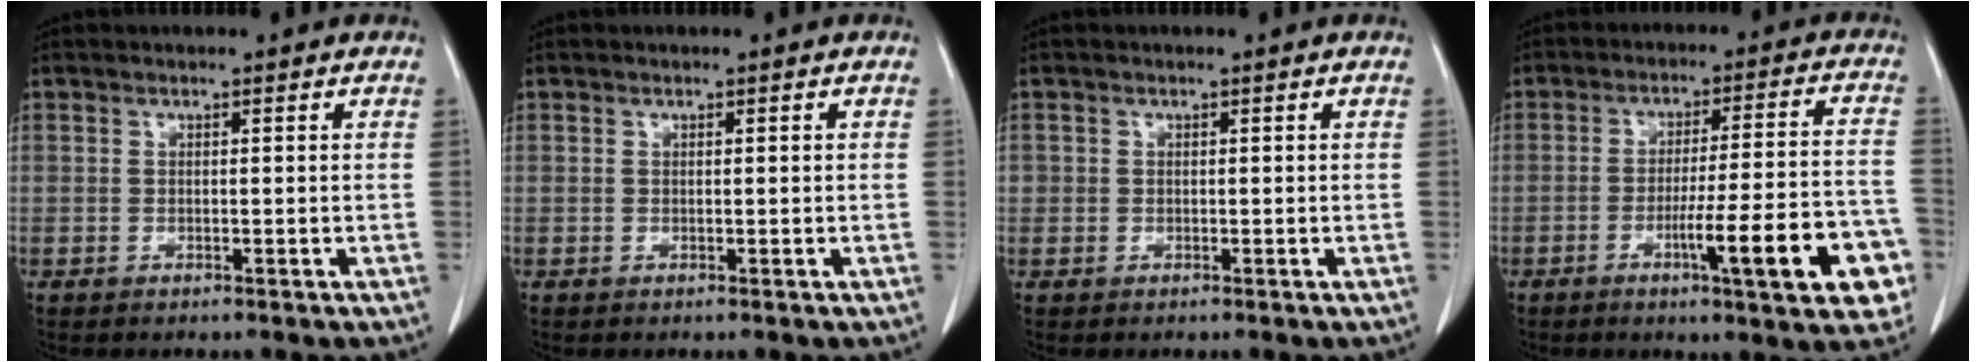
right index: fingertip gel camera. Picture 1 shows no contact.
{"total": 0.0}
{"total": 0.7, "force": [0.0, 0.7, 0.0], "torque": [0.010, 0.006, -0.002]}
{"total": 15.0, "force": [-5.9, 1.6, 13.7], "torque": [-0.158, 0.013, -0.075]}